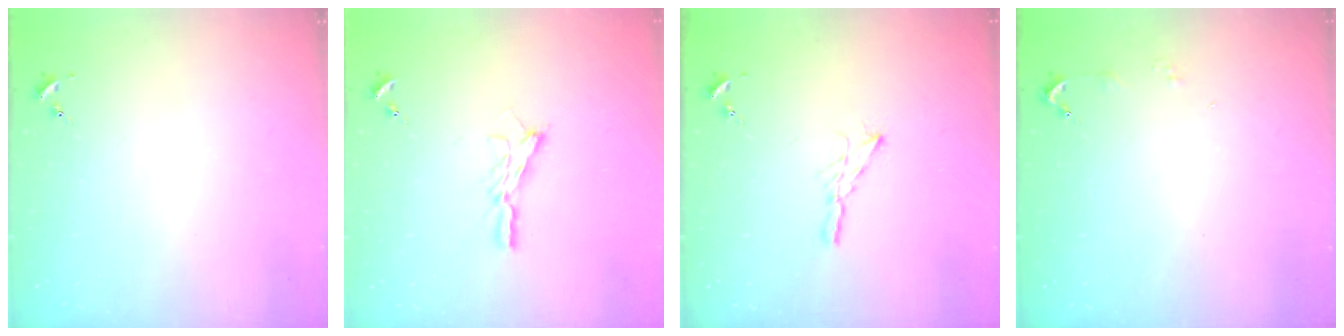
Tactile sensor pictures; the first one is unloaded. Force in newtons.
{"total": 8.3, "press": 8.3, "slide": 0.6}
{"total": 5.3, "press": 5.3, "slide": 0.2}
{"total": 2.9, "press": 2.8, "slide": 0.3}